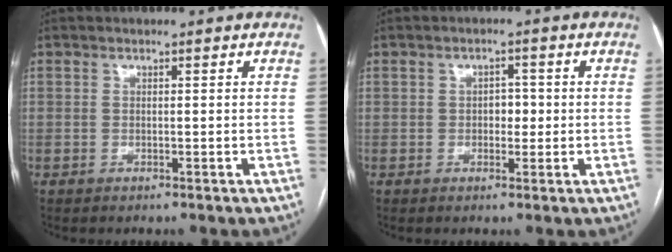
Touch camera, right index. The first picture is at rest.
{"total": 2.4, "force": [-0.2, 1.5, 1.9], "torque": [-0.022, 0.005, -0.002]}